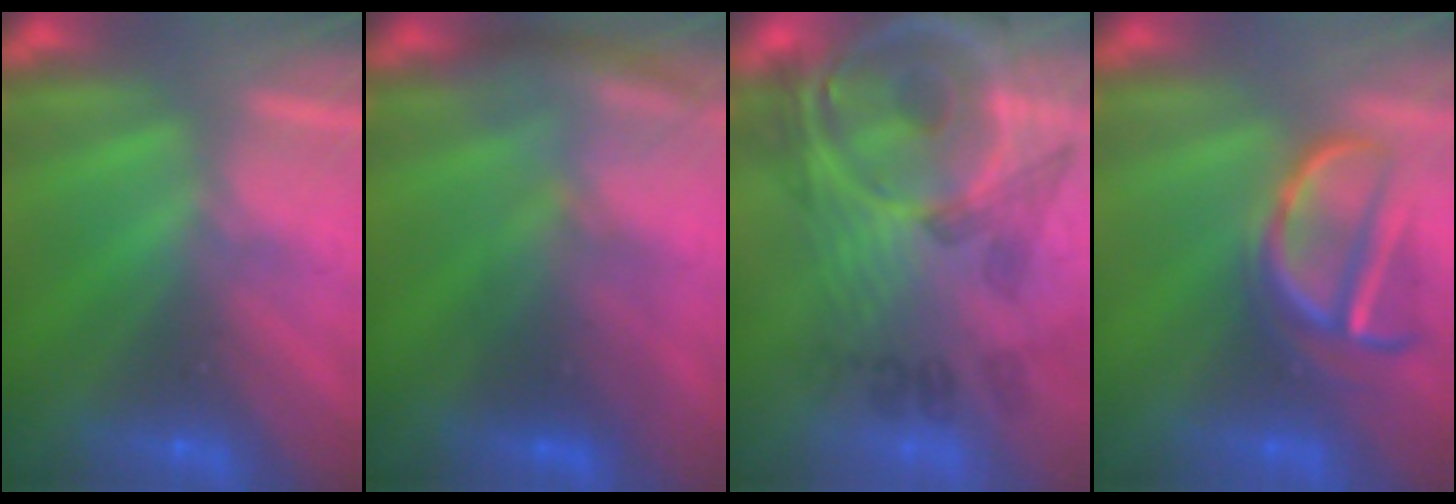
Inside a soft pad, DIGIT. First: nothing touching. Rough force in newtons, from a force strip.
{"total": 2.8}
{"total": 7.7}
{"total": 4.0}